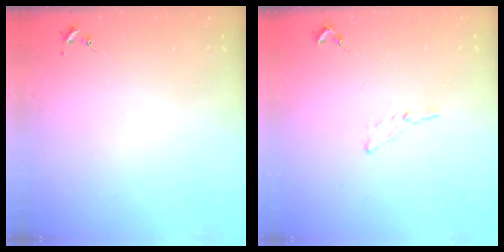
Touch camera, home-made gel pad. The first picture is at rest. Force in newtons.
{"total": 3.5, "press": 3.5, "slide": 0.4}